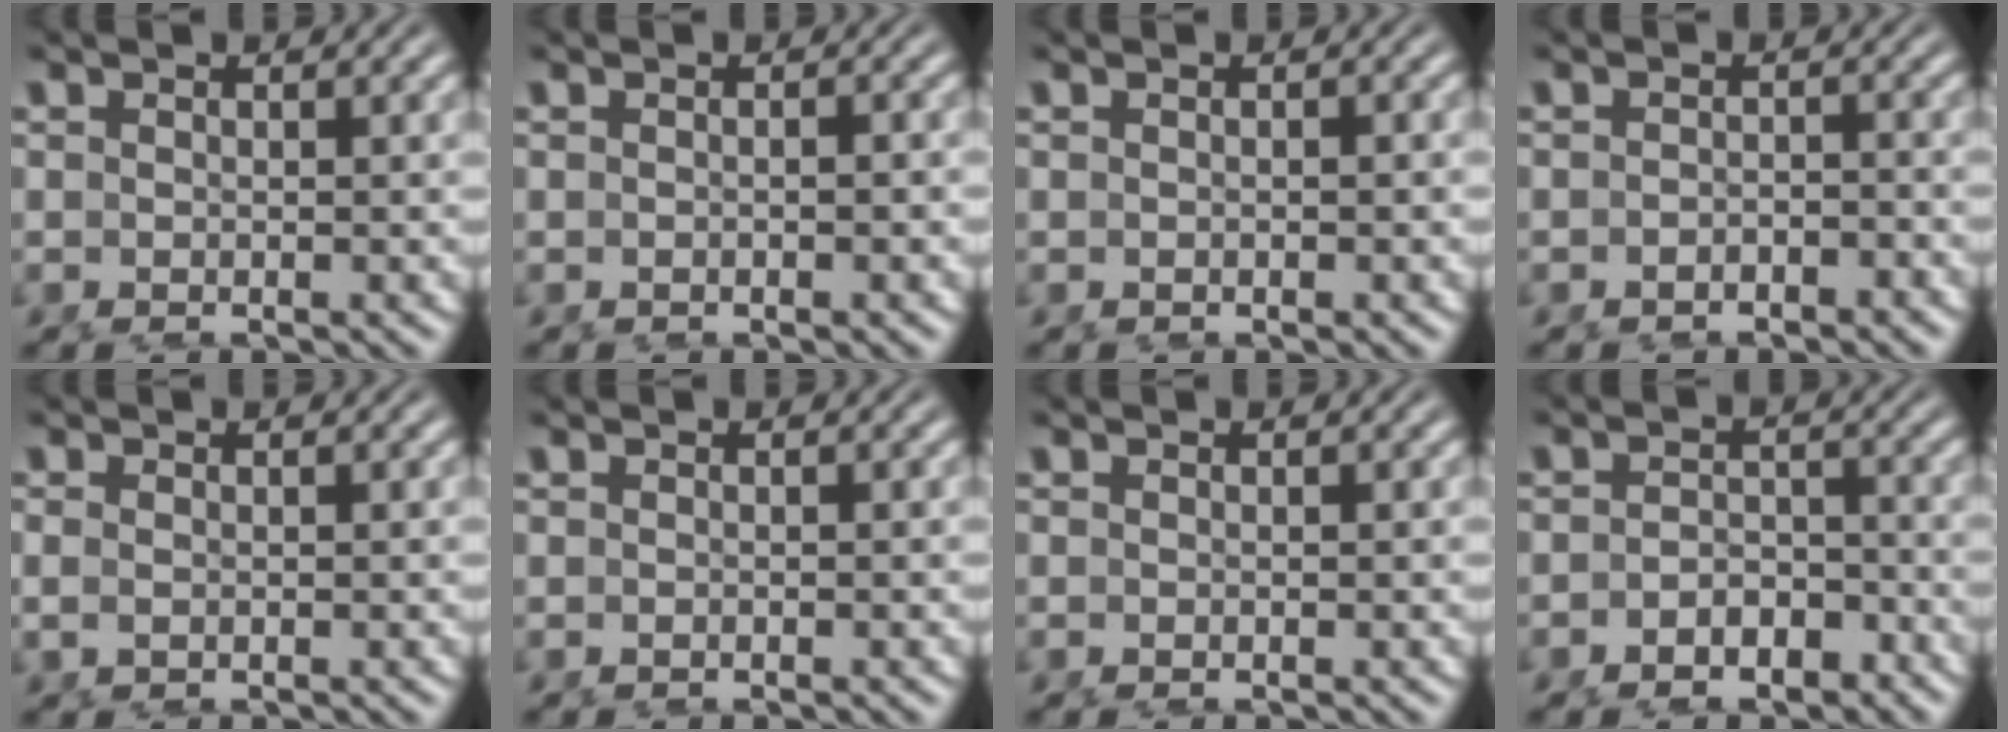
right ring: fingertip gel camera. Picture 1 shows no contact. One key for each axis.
{"total": 0.5, "fx": -0.3, "fy": -0.1, "fz": 0.4, "tx": -0.002, "ty": 0.008, "tz": -0.009}
{"total": 0.0}
{"total": 1.4, "fx": -1.4, "fy": 0.0, "fz": -0.1, "tx": 0.014, "ty": 0.008, "tz": -0.031}
{"total": 0.8, "fx": 0.2, "fy": 0.0, "fz": 0.7, "tx": -0.018, "ty": -0.001, "tz": 0.008}
{"total": 0.0}
{"total": 0.0}
{"total": 2.8, "fx": -2.4, "fy": 1.3, "fz": 0.7, "tx": 0.006, "ty": 0.005, "tz": -0.048}